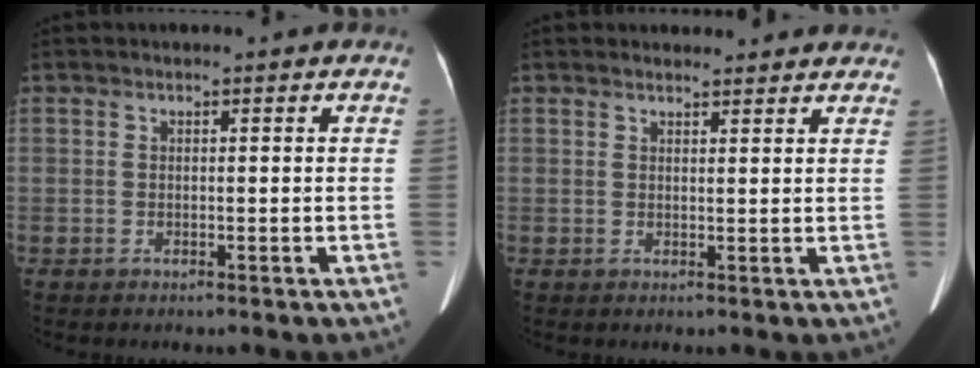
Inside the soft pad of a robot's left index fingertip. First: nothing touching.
{"total": 4.7, "force": [4.4, 1.4, 0.7], "torque": [-0.002, 0.013, 0.045]}